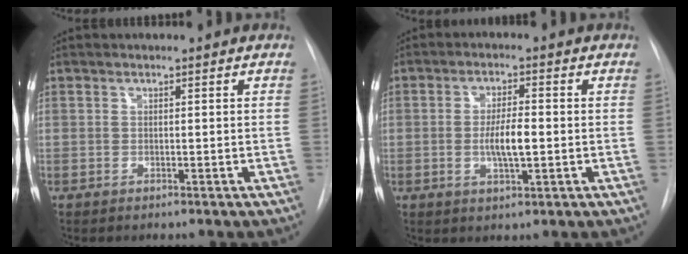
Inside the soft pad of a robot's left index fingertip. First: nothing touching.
{"total": 5.1, "force": [-1.4, 1.0, 4.8], "torque": [-0.093, -0.009, -0.021]}